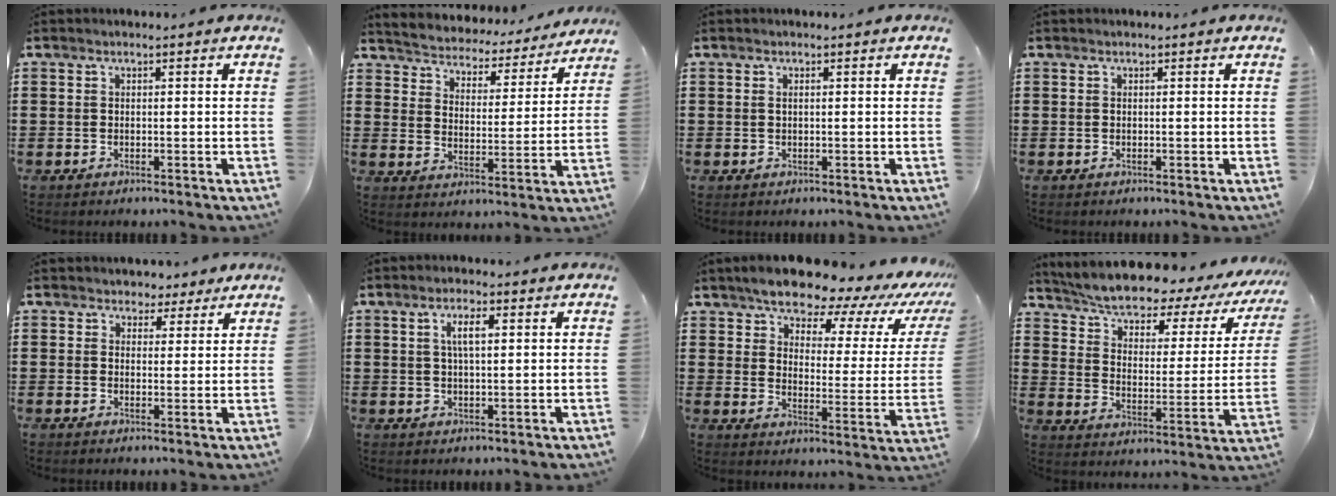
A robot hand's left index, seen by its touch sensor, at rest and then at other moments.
{"total": 3.7, "force": [3.7, 0.1, -0.5], "torque": [-0.018, -0.039, 0.055]}
{"total": 0.6, "force": [0.1, 0.2, 0.6], "torque": [-0.013, -0.001, 0.003]}
{"total": 0.0}
{"total": 3.0, "force": [2.4, 1.9, 0.1], "torque": [-0.009, 0.003, 0.042]}
{"total": 3.7, "force": [1.0, 1.2, 3.4], "torque": [-0.071, 0.009, 0.014]}
{"total": 10.4, "force": [9.0, 2.7, 4.5], "torque": [-0.100, -0.061, 0.153]}
{"total": 5.2, "force": [4.5, 0.9, 2.5], "torque": [-0.072, -0.039, 0.069]}